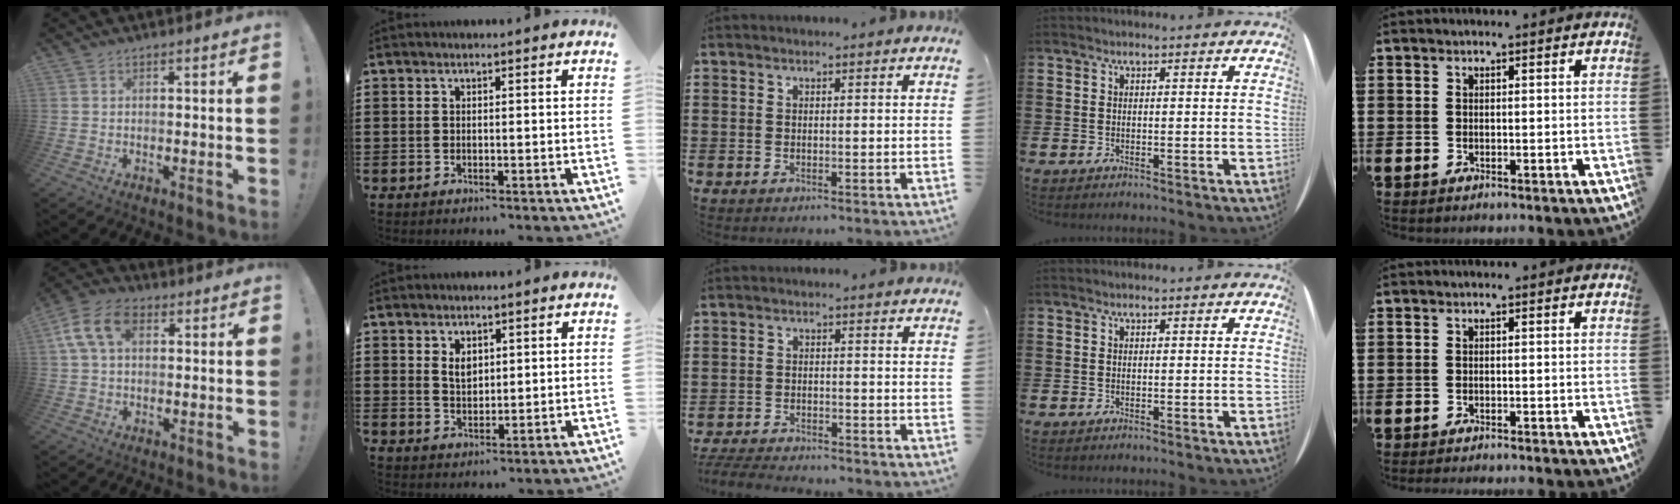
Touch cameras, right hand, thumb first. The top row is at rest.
{"thumb": {"total": 11.6, "force": [3.4, 7.5, 8.2], "torque": [-0.153, 0.007, 0.067]}, "index": {"total": 2.7, "force": [1.3, 1.7, 1.6], "torque": [-0.030, 0.002, 0.023]}, "middle": {"total": 4.1, "force": [-4.0, 0.4, 0.7], "torque": [-0.026, -0.006, -0.086]}, "little": {"total": 0.7, "force": [-0.7, -0.1, 0.1], "torque": [-0.002, -0.003, -0.014]}}